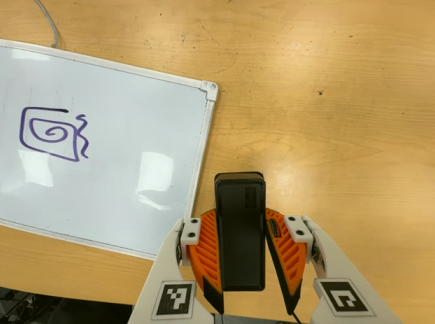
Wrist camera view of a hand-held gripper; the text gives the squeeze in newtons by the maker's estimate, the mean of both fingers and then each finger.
{"total": 6.1, "left": 4.8, "right": 7.5}